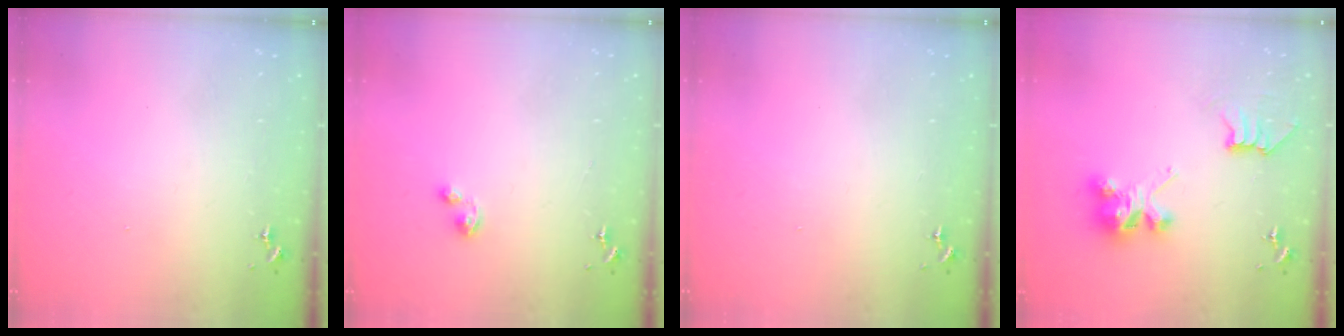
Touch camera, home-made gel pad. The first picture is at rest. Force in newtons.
{"total": 2.9, "press": 2.9, "slide": 0.3}
{"total": 0.0}
{"total": 8.3, "press": 8.3, "slide": 0.1}